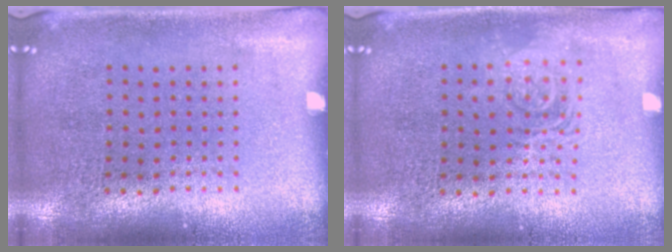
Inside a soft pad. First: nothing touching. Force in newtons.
{"total": 1.3, "press": 1.2, "slide": 0.3}